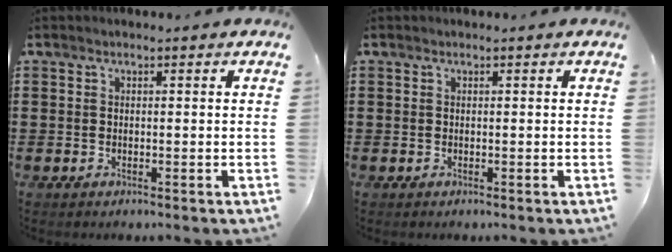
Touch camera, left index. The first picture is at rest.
{"total": 0.0}